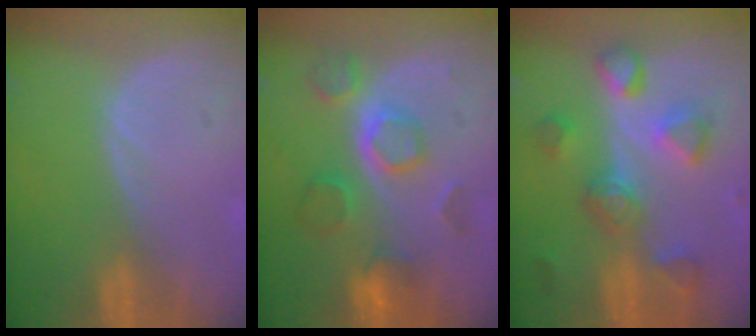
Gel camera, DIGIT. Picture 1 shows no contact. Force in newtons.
{"total": 8.6, "press": 7.7, "slide": 3.7}
{"total": 8.2, "press": 8.0, "slide": 1.9}